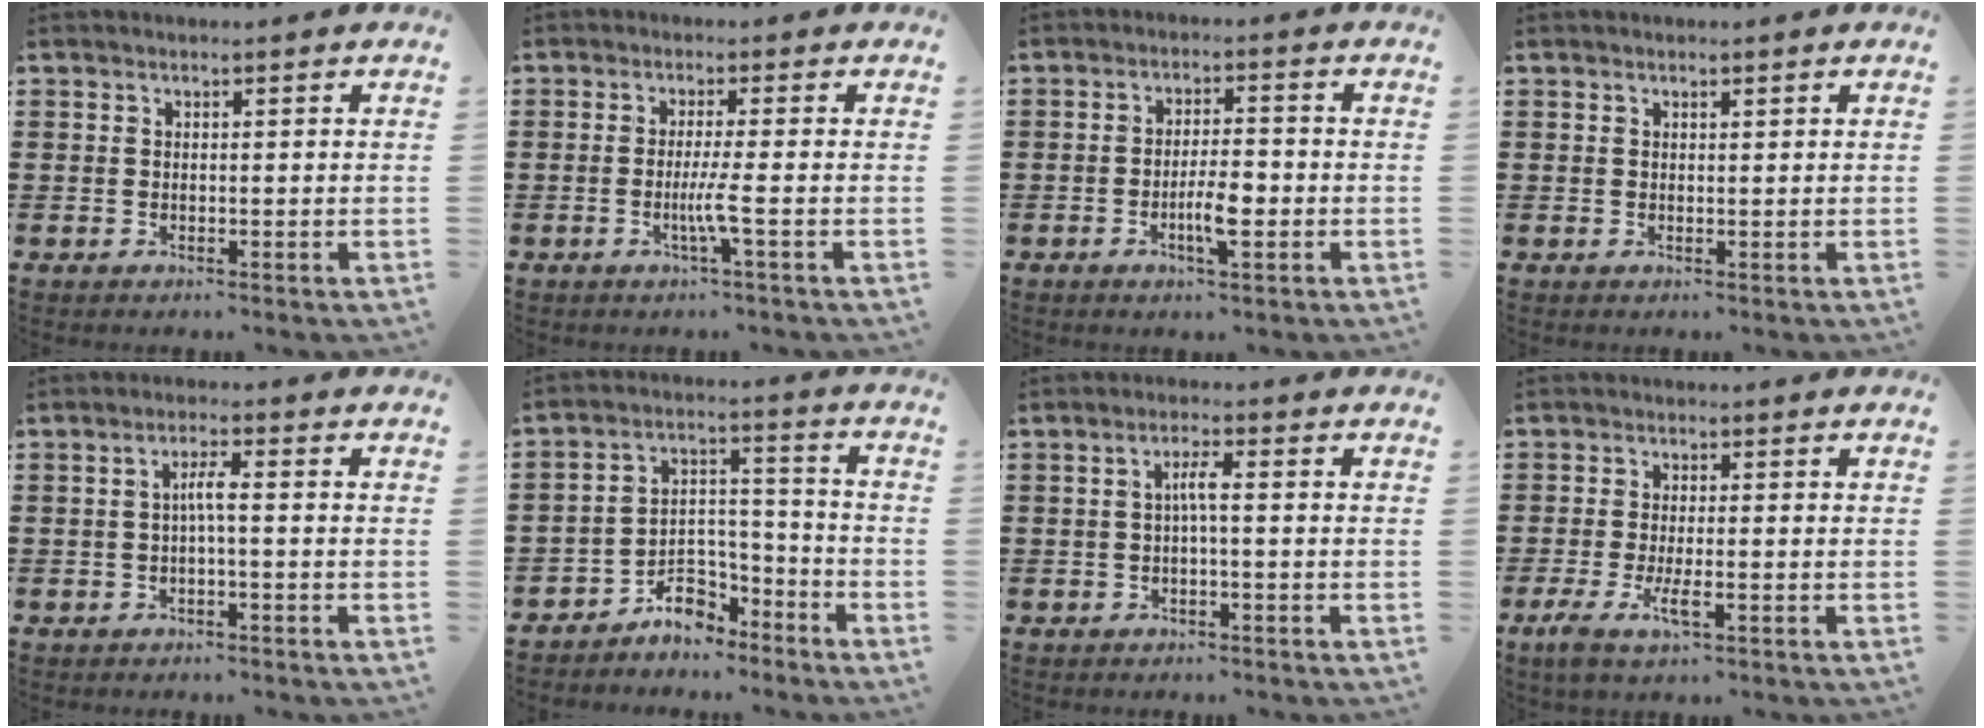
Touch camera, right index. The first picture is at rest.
{"total": 3.7, "force": [-1.0, -0.6, 3.5], "torque": [-0.068, -0.014, -0.023]}
{"total": 5.1, "force": [-1.5, 1.4, 4.6], "torque": [-0.083, 0.004, -0.029]}
{"total": 0.5, "force": [0.4, 0.2, 0.3], "torque": [-0.008, 0.001, 0.007]}
{"total": 2.6, "force": [-0.5, 0.1, 2.5], "torque": [-0.048, 0.001, -0.012]}
{"total": 6.5, "force": [-5.7, 2.8, 1.3], "torque": [-0.029, 0.017, -0.114]}
{"total": 2.6, "force": [-0.4, 0.2, 2.6], "torque": [-0.049, 0.003, -0.011]}
{"total": 4.2, "force": [-1.8, 0.9, 3.7], "torque": [-0.080, -0.013, -0.034]}